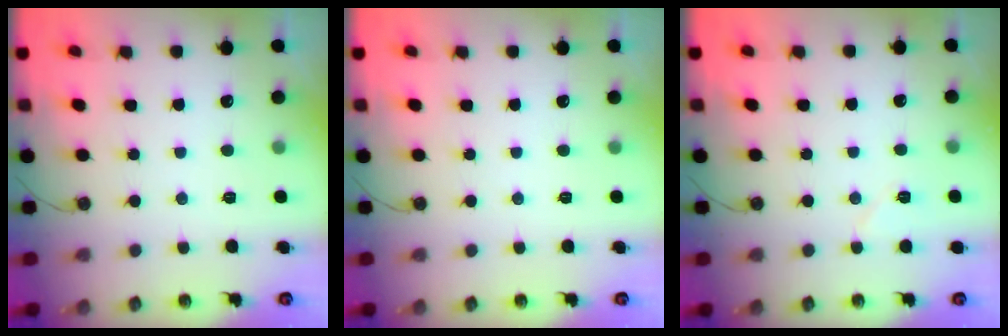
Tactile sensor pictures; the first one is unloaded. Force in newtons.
{"total": 0.0}
{"total": 5.3, "press": 5.2, "slide": 0.6}